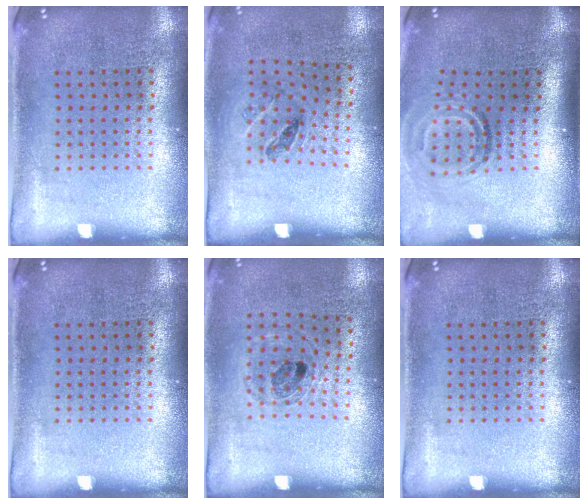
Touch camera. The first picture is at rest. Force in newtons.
{"total": 1.3, "press": 0.8, "slide": 1.1}
{"total": 1.9, "press": 1.3, "slide": 1.4}
{"total": 0.0}
{"total": 0.8, "press": 0.8, "slide": 0.3}
{"total": 0.0}